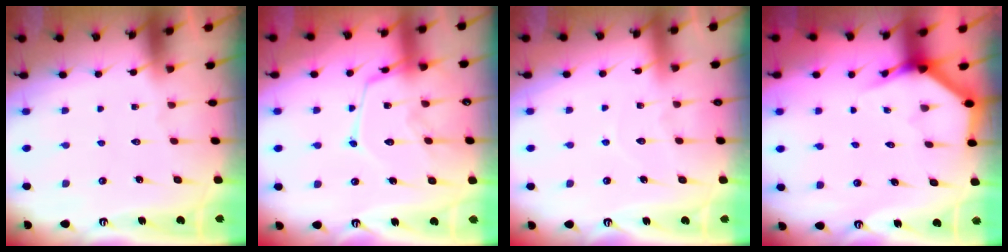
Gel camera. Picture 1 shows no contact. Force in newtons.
{"total": 13.8, "press": 13.8, "slide": 1.3}
{"total": 4.8, "press": 4.8, "slide": 0.5}
{"total": 3.7, "press": 3.7, "slide": 0.3}